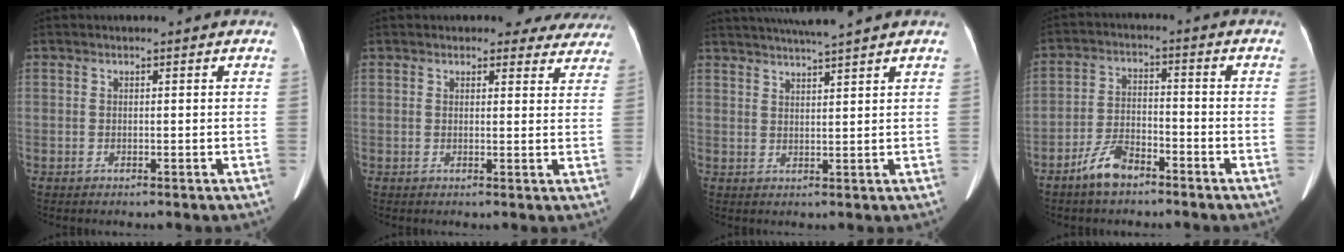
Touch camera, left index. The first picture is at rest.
{"total": 6.5, "force": [5.8, 2.9, 0.6], "torque": [0.024, -0.008, 0.042]}
{"total": 7.3, "force": [6.5, -1.0, 3.2], "torque": [-0.056, 0.016, 0.096]}
{"total": 6.1, "force": [-4.5, 2.2, 3.4], "torque": [-0.078, 0.001, -0.085]}